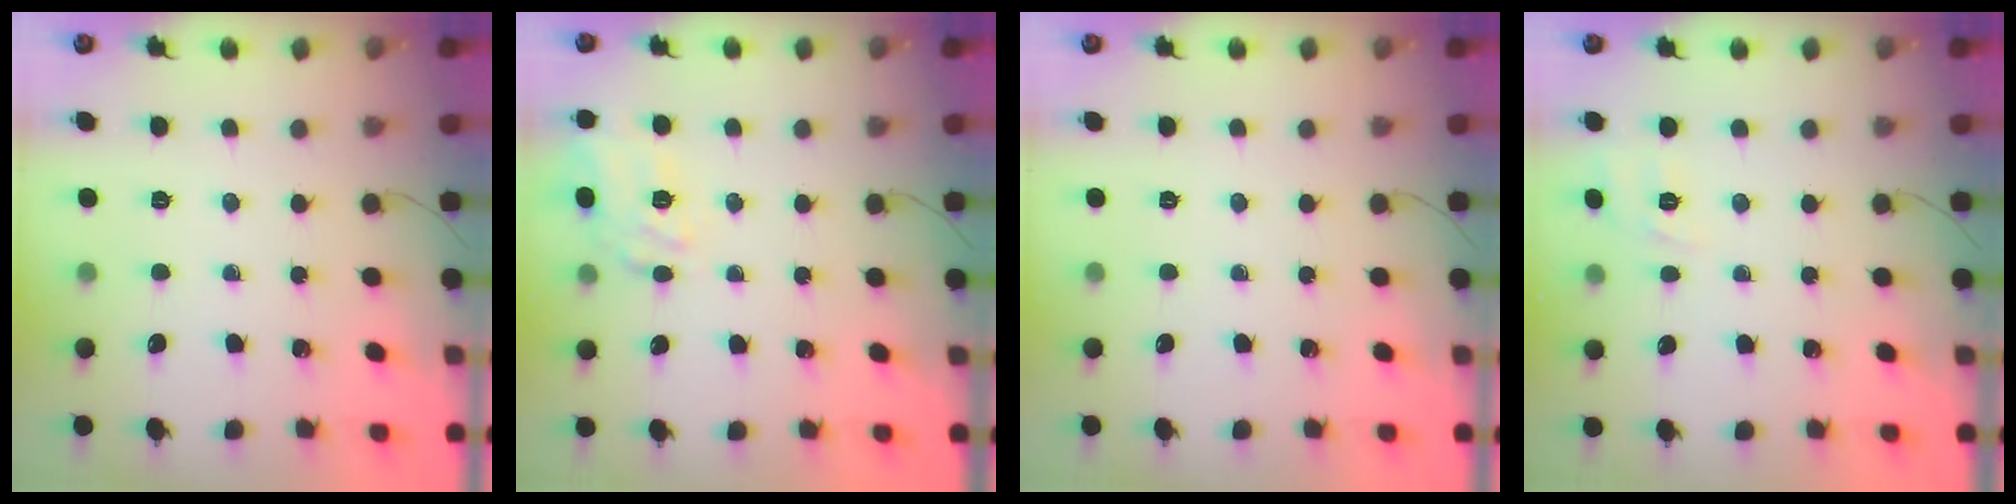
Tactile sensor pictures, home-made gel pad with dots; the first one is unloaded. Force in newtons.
{"total": 15.2, "press": 15.2, "slide": 0.9}
{"total": 0.0}
{"total": 2.0, "press": 0.6, "slide": 1.9}